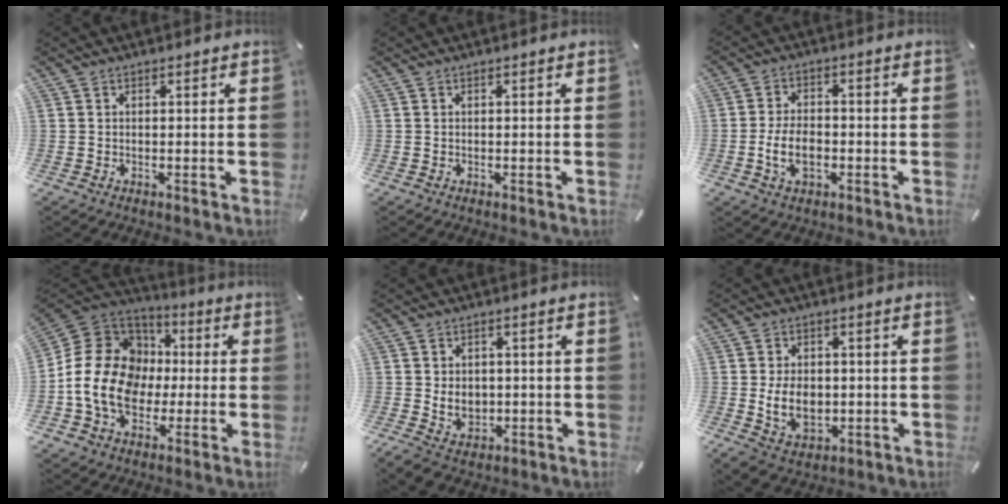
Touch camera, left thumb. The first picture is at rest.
{"total": 0.0}
{"total": 7.5, "force": [-2.0, 4.7, 5.5], "torque": [-0.124, 0.006, -0.040]}
{"total": 17.5, "force": [-2.9, 14.8, 8.8], "torque": [-0.168, 0.025, -0.049]}
{"total": 6.1, "force": [-0.7, 5.2, 3.2], "torque": [-0.060, 0.001, -0.013]}
{"total": 9.0, "force": [-1.0, 6.8, 5.8], "torque": [-0.121, 0.001, -0.019]}